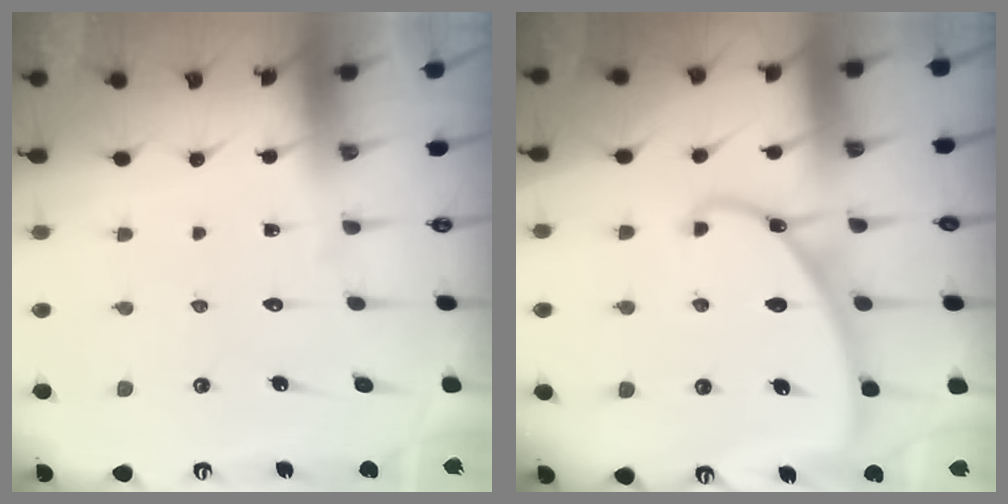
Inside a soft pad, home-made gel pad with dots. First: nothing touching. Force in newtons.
{"total": 9.0, "press": 9.0, "slide": 0.5}